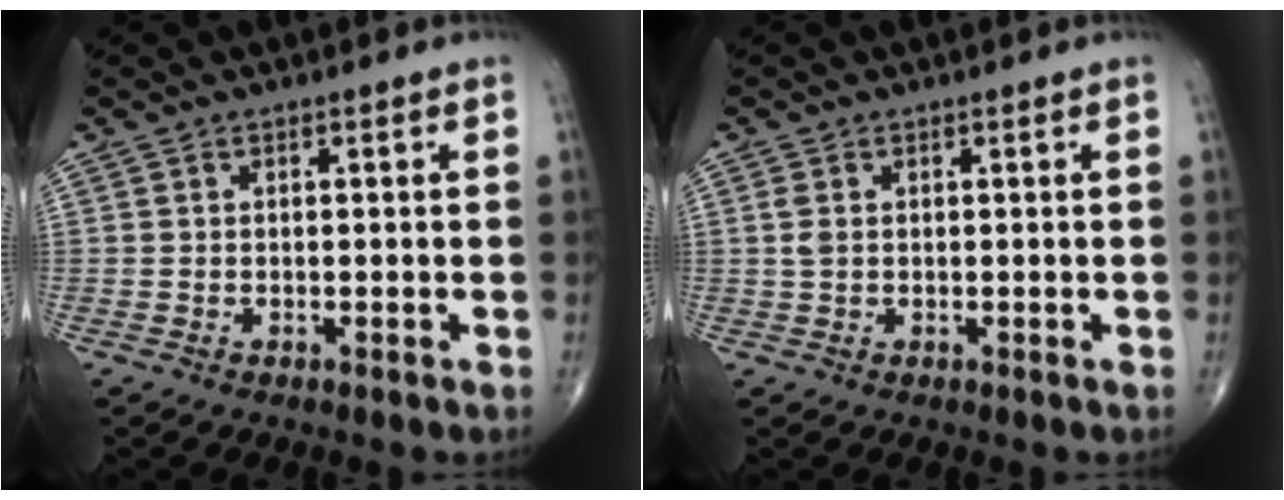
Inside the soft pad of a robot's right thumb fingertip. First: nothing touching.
{"total": 1.7, "force": [0.3, 1.0, 1.3], "torque": [-0.033, 0.002, 0.007]}